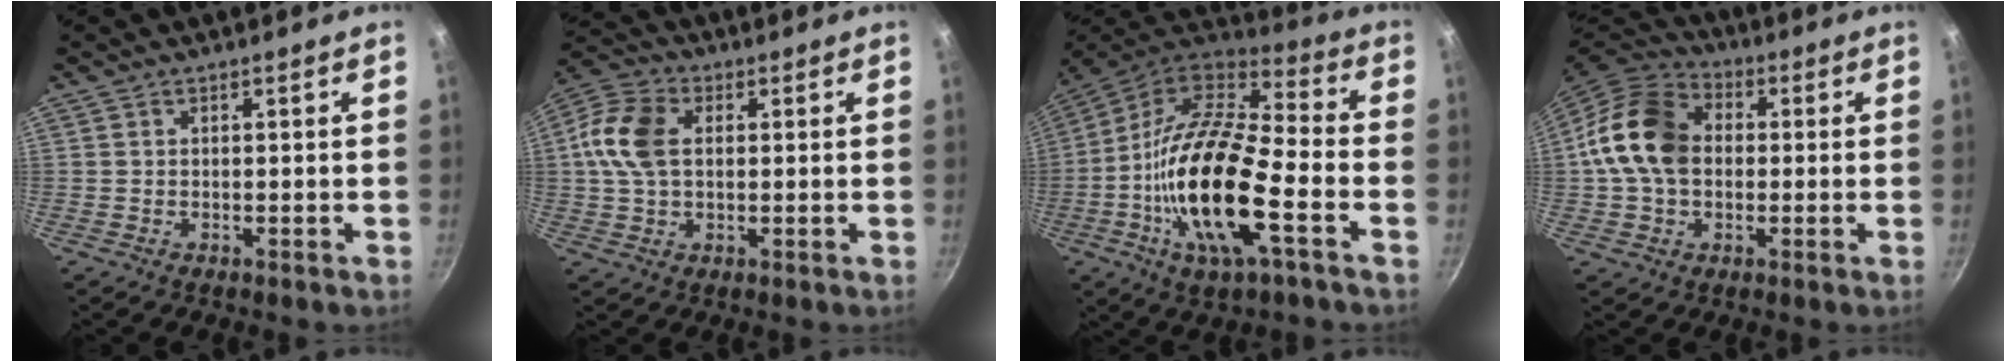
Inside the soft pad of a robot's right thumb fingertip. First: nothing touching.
{"total": 10.9, "force": [1.5, 7.3, 8.0], "torque": [-0.150, 0.016, 0.014]}
{"total": 23.6, "force": [-6.4, 8.3, 21.2], "torque": [-0.396, 0.027, -0.136]}
{"total": 15.3, "force": [0.8, 11.4, 10.2], "torque": [-0.165, 0.025, -0.003]}